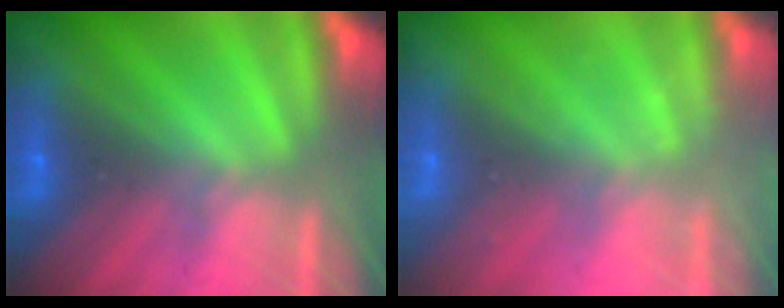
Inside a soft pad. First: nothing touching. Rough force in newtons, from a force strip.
{"total": 2.2}